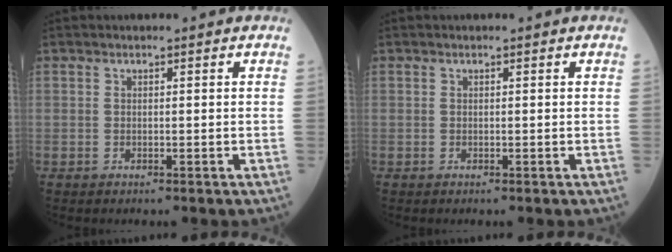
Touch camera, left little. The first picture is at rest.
{"total": 0.0}